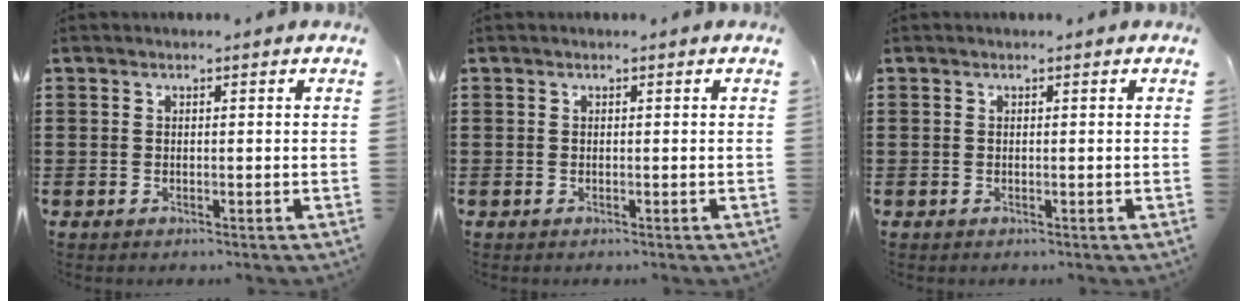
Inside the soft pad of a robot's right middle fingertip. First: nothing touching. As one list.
[{"total": 0.0}, {"total": 0.0}]